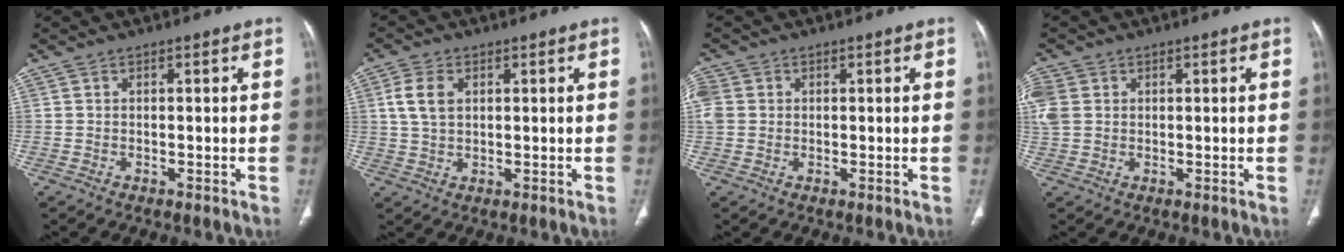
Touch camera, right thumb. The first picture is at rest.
{"total": 5.4, "force": [1.5, 3.5, 3.8], "torque": [-0.078, 0.003, 0.030]}
{"total": 5.1, "force": [0.7, 4.4, 2.5], "torque": [-0.071, 0.012, 0.018]}
{"total": 6.0, "force": [1.2, 4.7, 3.6], "torque": [-0.107, 0.012, 0.029]}